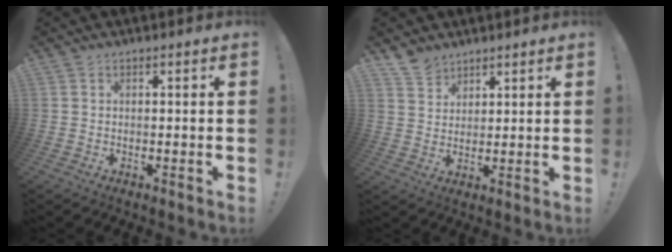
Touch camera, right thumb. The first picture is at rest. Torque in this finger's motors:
{"motor_torque": [-0.07, -0.14, -0.39, 0.26, -0.06]}